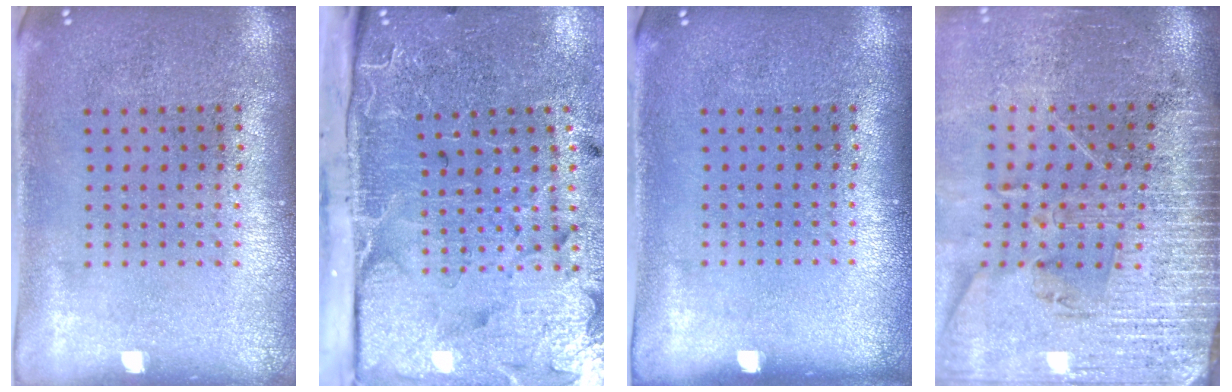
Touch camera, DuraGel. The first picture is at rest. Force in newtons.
{"total": 5.0, "press": 4.0, "slide": 3.1}
{"total": 0.0}
{"total": 3.8, "press": 3.4, "slide": 1.8}